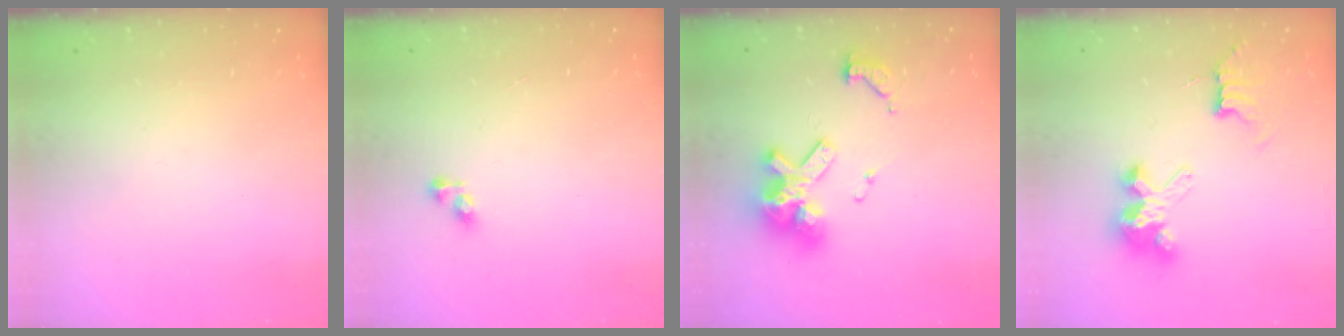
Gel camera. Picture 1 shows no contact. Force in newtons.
{"total": 3.6, "press": 3.6, "slide": 0.5}
{"total": 12.9, "press": 12.8, "slide": 1.4}
{"total": 7.8, "press": 7.8, "slide": 0.6}